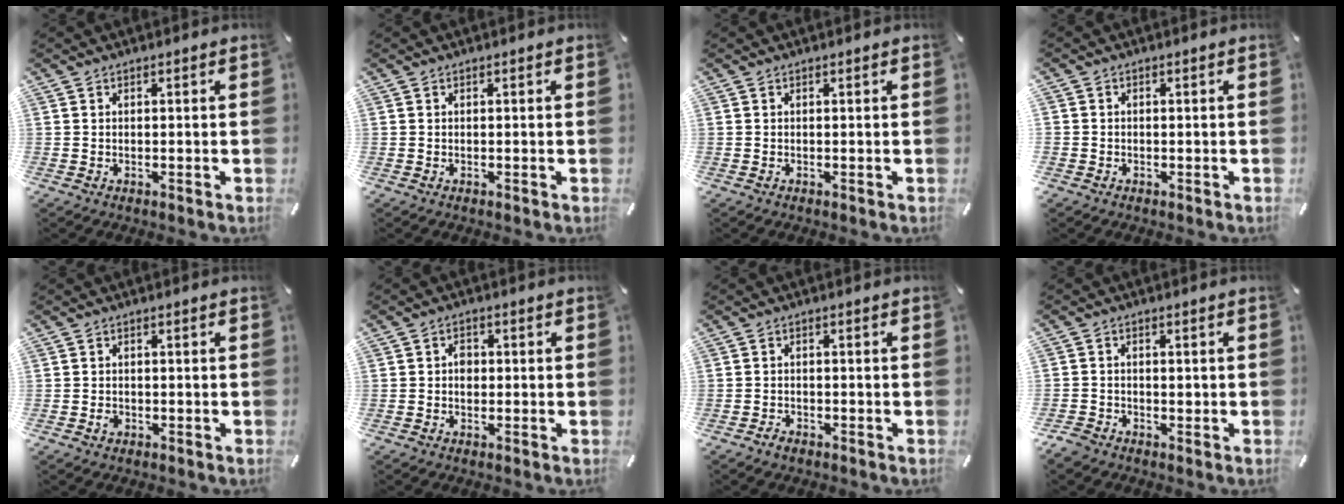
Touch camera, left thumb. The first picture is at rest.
{"total": 0.0}
{"total": 0.0}
{"total": 2.7, "force": [-0.1, 2.7, -0.4], "torque": [0.015, 0.004, -0.005]}
{"total": 1.4, "force": [-0.5, 1.1, 0.6], "torque": [-0.013, 0.002, -0.012]}
{"total": 2.4, "force": [-0.2, 1.9, 1.5], "torque": [-0.021, 0.003, -0.007]}
{"total": 1.5, "force": [-1.3, 0.7, 0.3], "torque": [-0.007, 0.006, -0.027]}
{"total": 3.4, "force": [-1.5, 3.0, 0.5], "torque": [-0.007, 0.009, -0.028]}